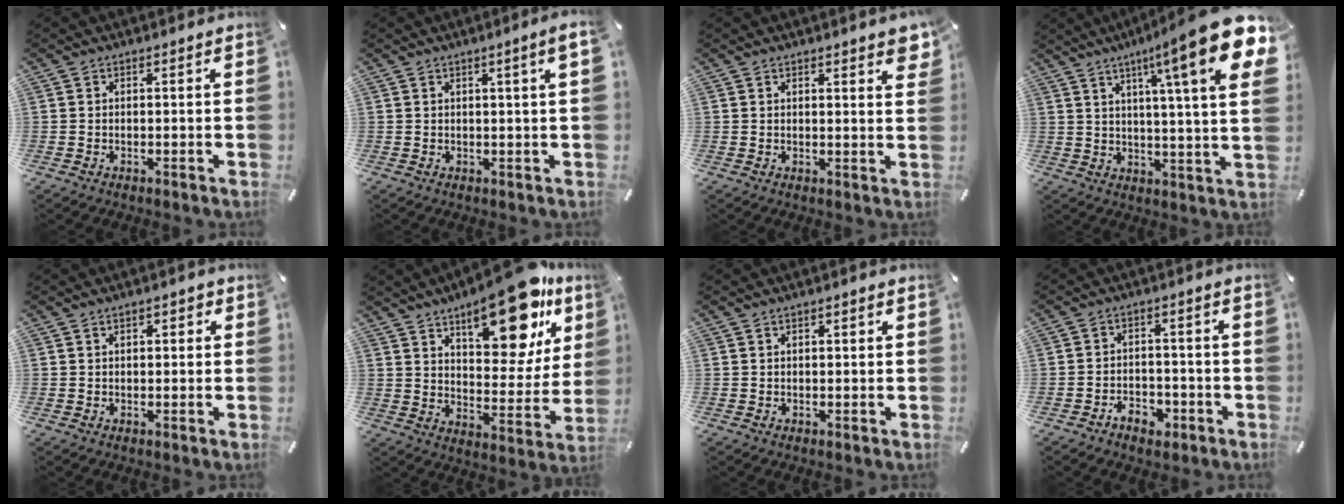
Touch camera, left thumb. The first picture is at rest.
{"total": 3.2, "force": [1.0, 0.1, 3.0], "torque": [-0.056, -0.001, 0.016]}
{"total": 2.8, "force": [2.2, 0.3, 1.7], "torque": [-0.023, -0.012, 0.036]}
{"total": 19.3, "force": [9.1, 2.6, 16.9], "torque": [-0.265, -0.049, 0.129]}
{"total": 2.3, "force": [0.6, 1.3, 1.7], "torque": [-0.028, 0.003, 0.007]}
{"total": 22.0, "force": [14.0, 9.4, 14.1], "torque": [-0.184, -0.088, 0.226]}
{"total": 1.0, "force": [0.4, 0.4, 0.8], "torque": [-0.016, 0.004, 0.006]}
{"total": 4.6, "force": [-2.9, 3.2, 1.7], "torque": [-0.025, 0.013, -0.051]}